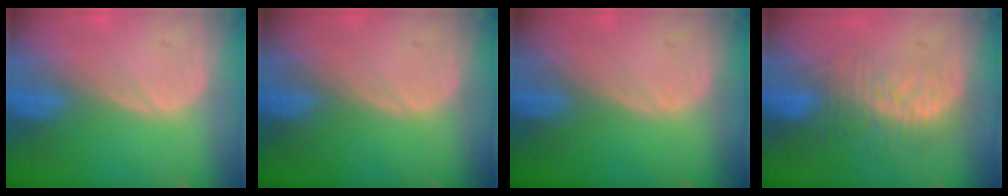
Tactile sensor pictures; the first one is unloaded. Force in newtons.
{"total": 0.0}
{"total": 0.0}
{"total": 8.2, "press": 7.2, "slide": 3.9}